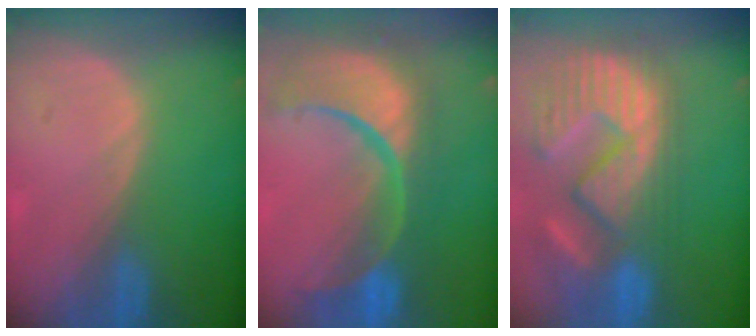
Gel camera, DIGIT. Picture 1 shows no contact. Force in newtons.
{"total": 14.3, "press": 11.4, "slide": 8.7}
{"total": 14.6, "press": 12.4, "slide": 7.8}